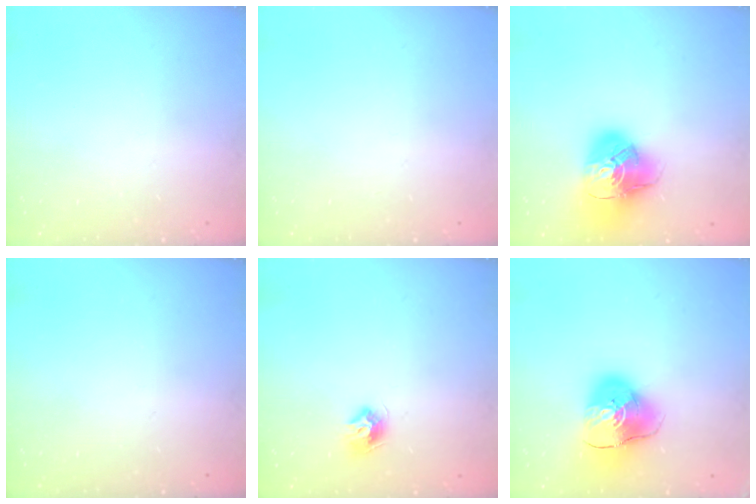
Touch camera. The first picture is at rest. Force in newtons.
{"total": 0.0}
{"total": 15.6, "press": 15.5, "slide": 1.6}
{"total": 0.0}
{"total": 8.4, "press": 8.3, "slide": 0.7}
{"total": 12.7, "press": 12.5, "slide": 1.8}